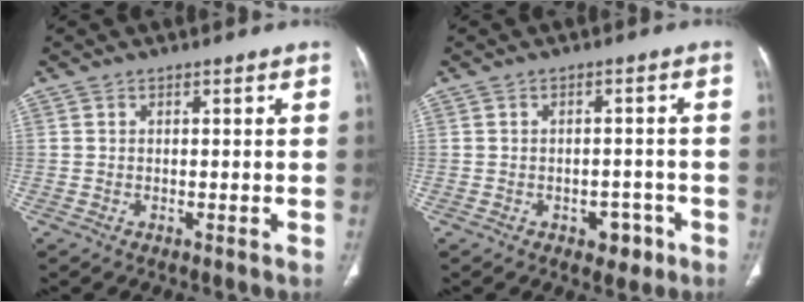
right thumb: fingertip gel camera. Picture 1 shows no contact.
{"total": 4.0, "force": [-2.1, 2.7, 2.1], "torque": [-0.007, 0.017, -0.023]}